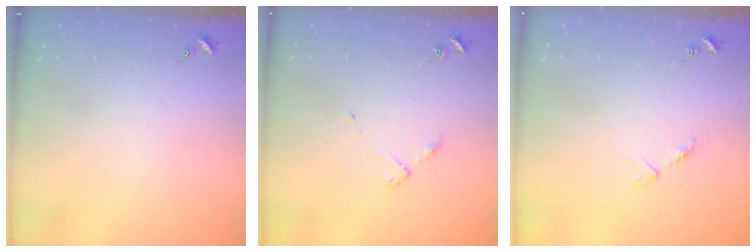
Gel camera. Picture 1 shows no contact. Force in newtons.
{"total": 3.3, "press": 3.3, "slide": 0.4}
{"total": 5.9, "press": 5.9, "slide": 0.7}